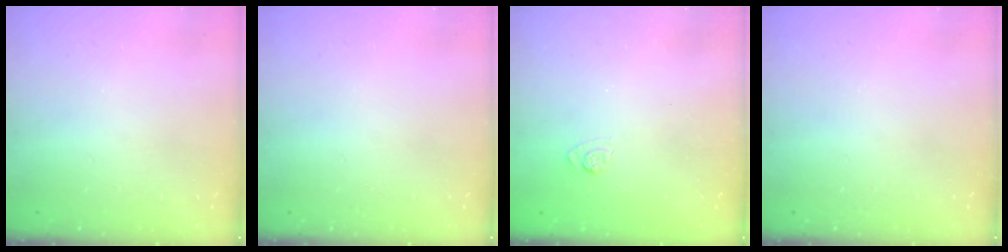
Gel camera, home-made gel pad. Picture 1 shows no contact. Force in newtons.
{"total": 0.0}
{"total": 2.2, "press": 1.8, "slide": 1.3}
{"total": 0.0}